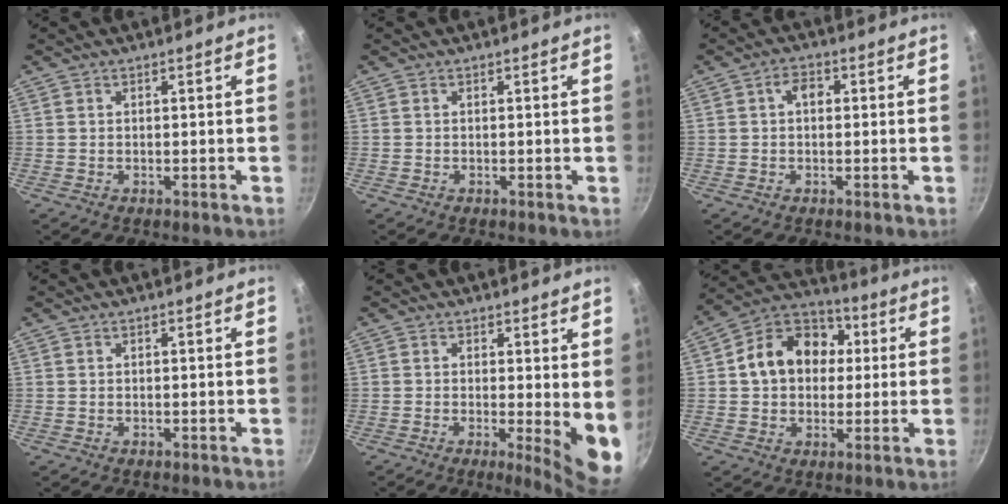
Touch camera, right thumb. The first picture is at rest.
{"total": 0.0}
{"total": 3.0, "force": [0.4, 2.1, 2.2], "torque": [-0.029, 0.010, 0.000]}
{"total": 0.0}
{"total": 7.9, "force": [0.1, 2.2, 7.6], "torque": [-0.097, -0.021, 0.002]}
{"total": 15.2, "force": [2.4, 12.0, 9.0], "torque": [-0.116, 0.028, 0.020]}